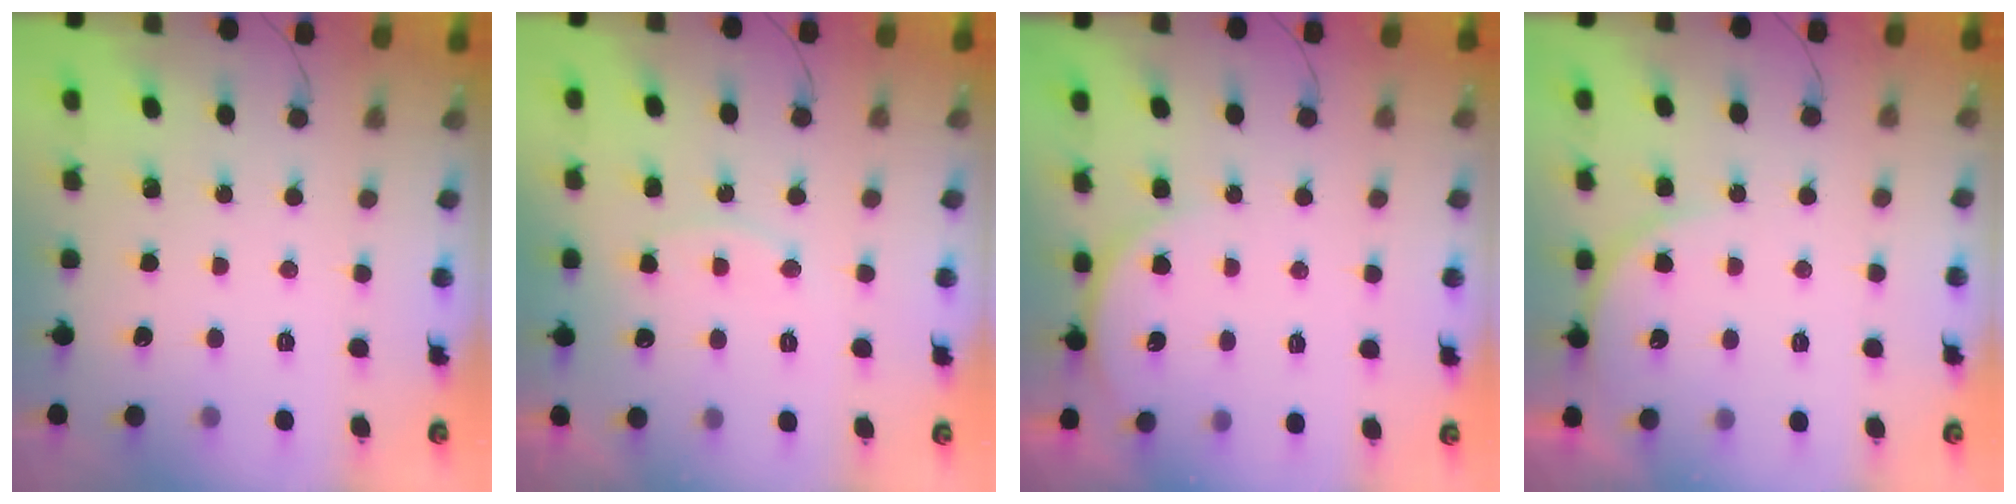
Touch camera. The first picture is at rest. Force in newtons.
{"total": 7.9, "press": 7.9, "slide": 0.1}
{"total": 4.8, "press": 4.8, "slide": 0.6}
{"total": 6.3, "press": 6.3, "slide": 0.4}